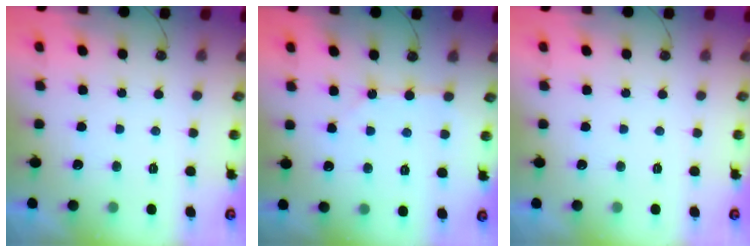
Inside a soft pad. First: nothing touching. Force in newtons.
{"total": 2.7, "press": 2.7, "slide": 0.5}
{"total": 0.0}